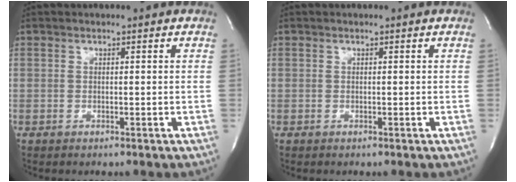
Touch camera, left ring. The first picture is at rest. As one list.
[{"total": 0.0}]